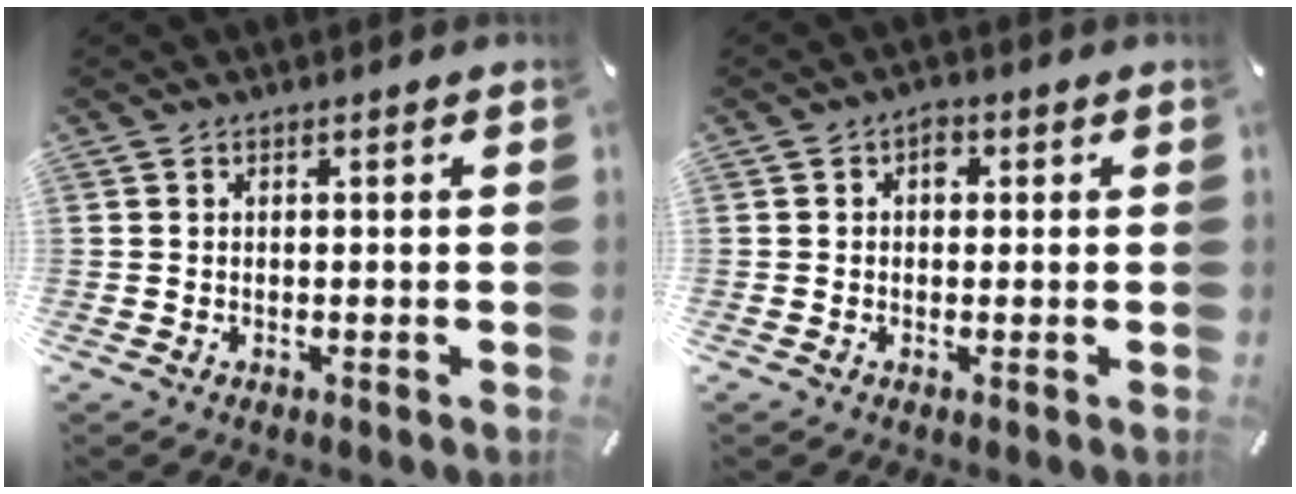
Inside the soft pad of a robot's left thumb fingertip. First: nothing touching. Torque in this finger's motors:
{"motor_torque": [-0.08, -0.04, 0.33, -0.03, 0.11]}